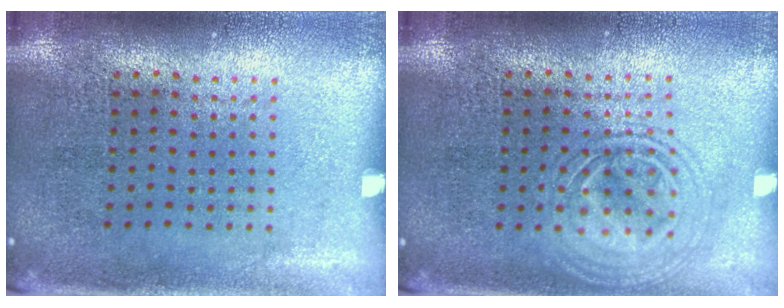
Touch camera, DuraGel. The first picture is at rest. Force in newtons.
{"total": 2.8, "press": 2.7, "slide": 0.4}